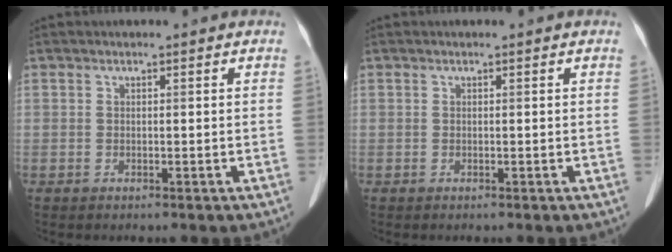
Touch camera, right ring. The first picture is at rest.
{"total": 0.0}